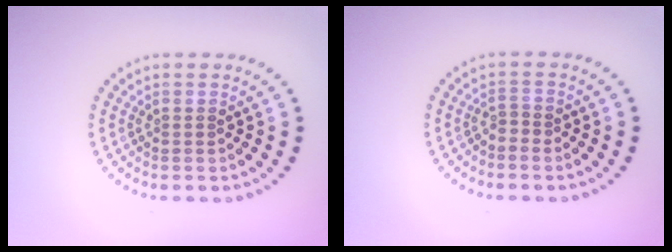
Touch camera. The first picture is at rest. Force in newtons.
{"total": 0.7, "press": 0.4, "slide": 0.6}